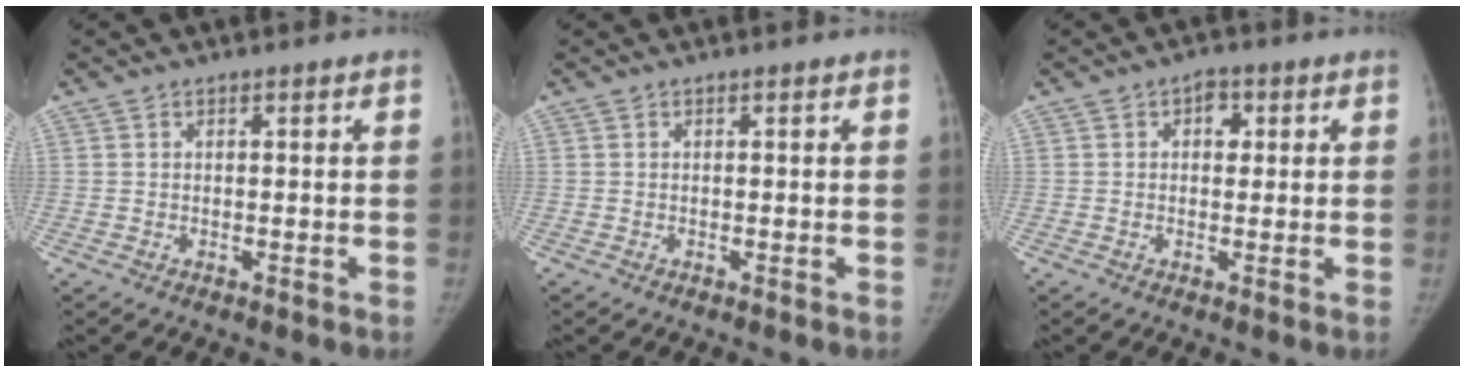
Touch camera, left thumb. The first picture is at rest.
{"total": 0.0}
{"total": 3.4, "force": [1.0, 2.5, 2.0], "torque": [-0.005, 0.002, 0.010]}